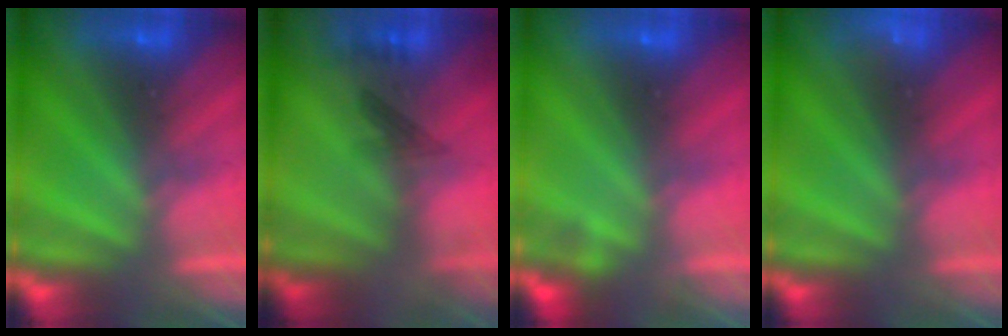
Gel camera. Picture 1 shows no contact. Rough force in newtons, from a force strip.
{"total": 2.3}
{"total": 2.2}
{"total": 2.9}